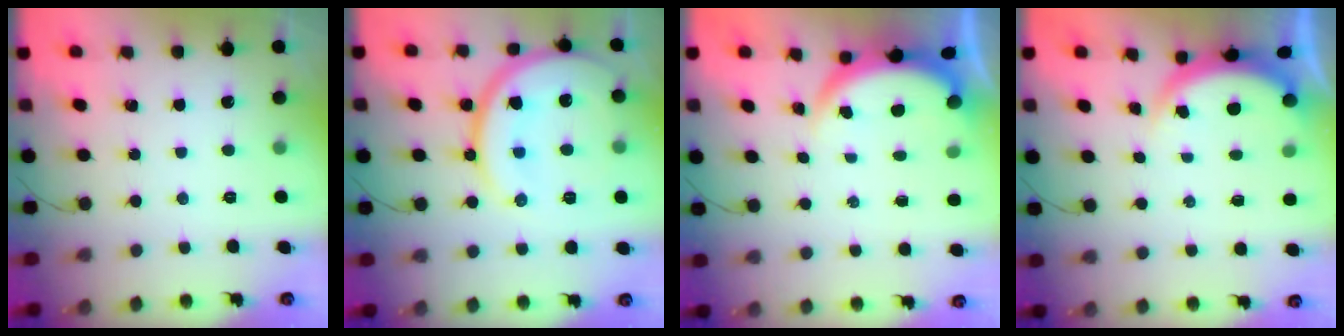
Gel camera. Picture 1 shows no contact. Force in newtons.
{"total": 20.0, "press": 19.9, "slide": 1.9}
{"total": 3.7, "press": 3.7, "slide": 0.1}
{"total": 4.4, "press": 4.4, "slide": 0.2}